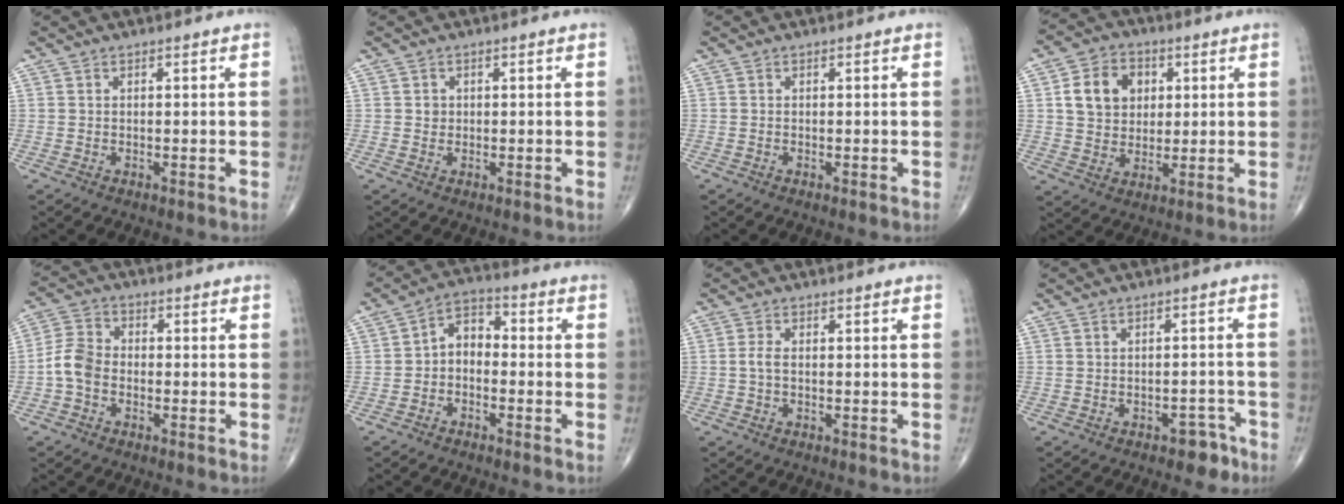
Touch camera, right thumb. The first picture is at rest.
{"total": 1.2, "force": [0.2, 1.2, 0.4], "torque": [-0.002, 0.002, 0.003]}
{"total": 0.0}
{"total": 10.3, "force": [2.6, 8.3, 5.5], "torque": [-0.060, -0.002, 0.044]}
{"total": 6.0, "force": [-1.8, 4.3, 3.7], "torque": [-0.070, 0.021, -0.048]}
{"total": 5.8, "force": [-1.1, 4.1, 4.0], "torque": [-0.047, 0.031, -0.038]}
{"total": 1.9, "force": [-0.2, 0.9, 1.6], "torque": [-0.036, 0.001, -0.005]}
{"total": 4.1, "force": [-2.8, 2.3, 2.0], "torque": [-0.008, 0.026, -0.032]}